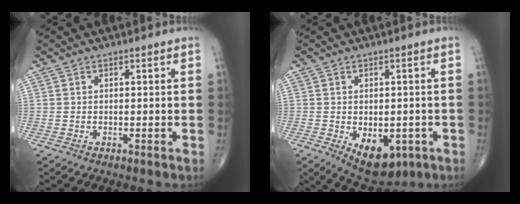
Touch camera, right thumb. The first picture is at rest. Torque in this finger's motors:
{"motor_torque": [-0.25, 0.78, 0.43, 0.33, 0.16]}